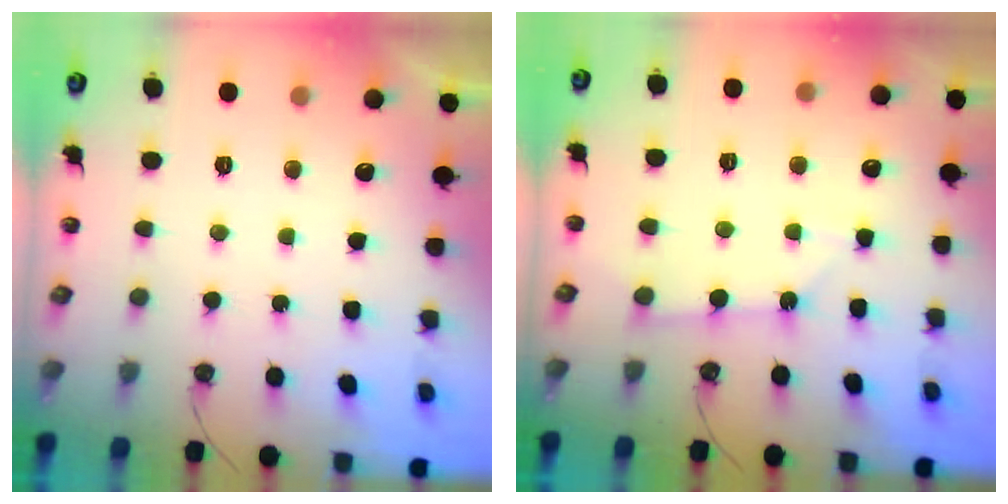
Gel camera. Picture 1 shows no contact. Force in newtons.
{"total": 2.6, "press": 2.6, "slide": 0.3}